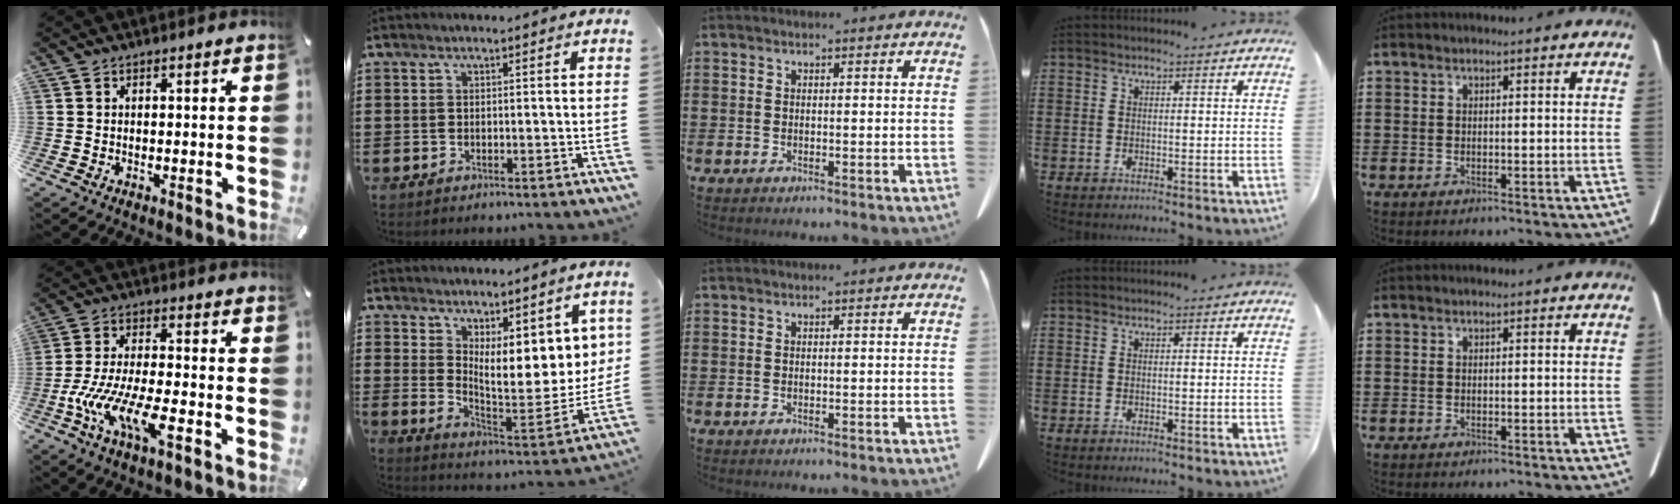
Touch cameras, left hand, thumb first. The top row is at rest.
{"thumb": {"total": 13.6, "force": [-6.4, 4.3, 11.2], "torque": [-0.232, 0.004, -0.112]}, "index": {"total": 7.9, "force": [4.4, 2.7, 6.1], "torque": [-0.108, -0.042, 0.076]}}